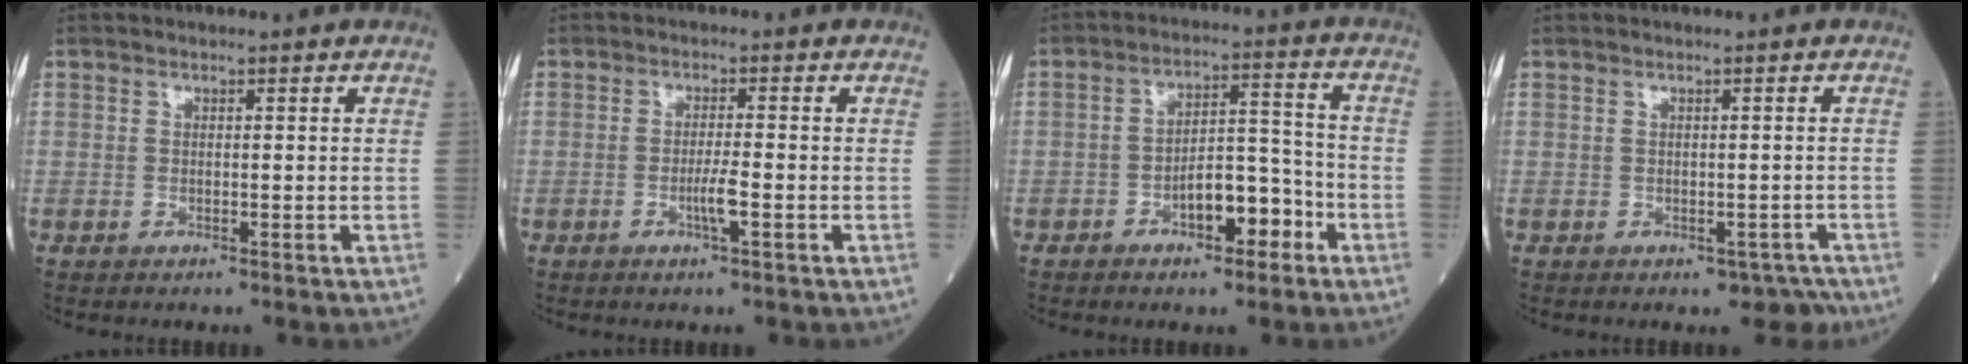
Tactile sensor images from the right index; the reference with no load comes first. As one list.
[{"total": 2.8, "force": [-1.1, -0.1, 2.5], "torque": [-0.049, -0.002, -0.023]}, {"total": 7.3, "force": [-3.7, 2.8, 5.7], "torque": [-0.088, 0.024, -0.059]}, {"total": 2.1, "force": [-1.3, 1.4, 0.8], "torque": [-0.002, 0.004, -0.009]}]